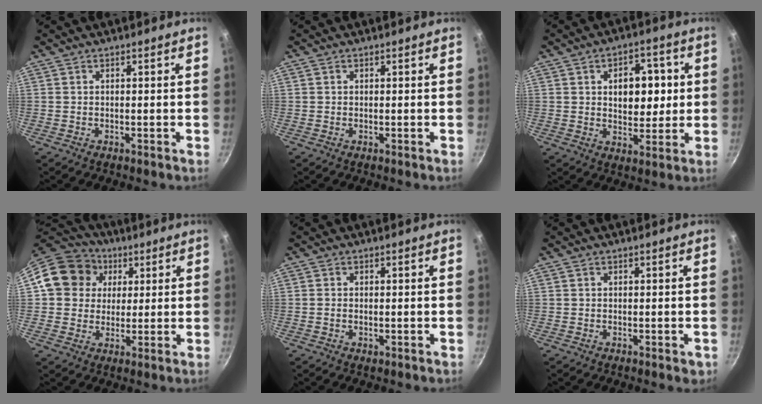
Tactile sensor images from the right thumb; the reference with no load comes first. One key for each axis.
{"total": 0.0}
{"total": 10.7, "fx": 1.7, "fy": 6.9, "fz": 8.0, "tx": -0.066, "ty": -0.002, "tz": 0.025}
{"total": 13.9, "fx": 3.9, "fy": 12.2, "fz": 5.4, "tx": -0.076, "ty": 0.018, "tz": 0.055}
{"total": 0.9, "fx": -0.1, "fy": 0.7, "fz": 0.7, "tx": -0.012, "ty": 0.000, "tz": -0.003}
{"total": 1.2, "fx": -0.1, "fy": 0.8, "fz": 0.9, "tx": -0.007, "ty": 0.000, "tz": -0.002}